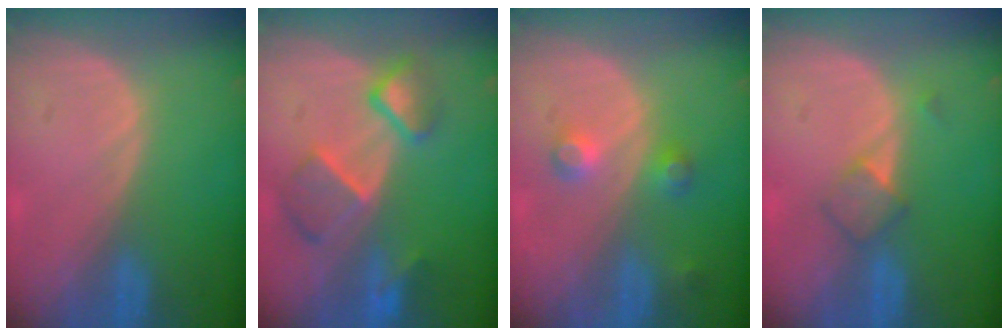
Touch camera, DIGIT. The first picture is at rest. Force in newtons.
{"total": 7.6, "press": 6.8, "slide": 3.5}
{"total": 3.6, "press": 3.4, "slide": 1.2}
{"total": 3.2, "press": 3.0, "slide": 1.2}